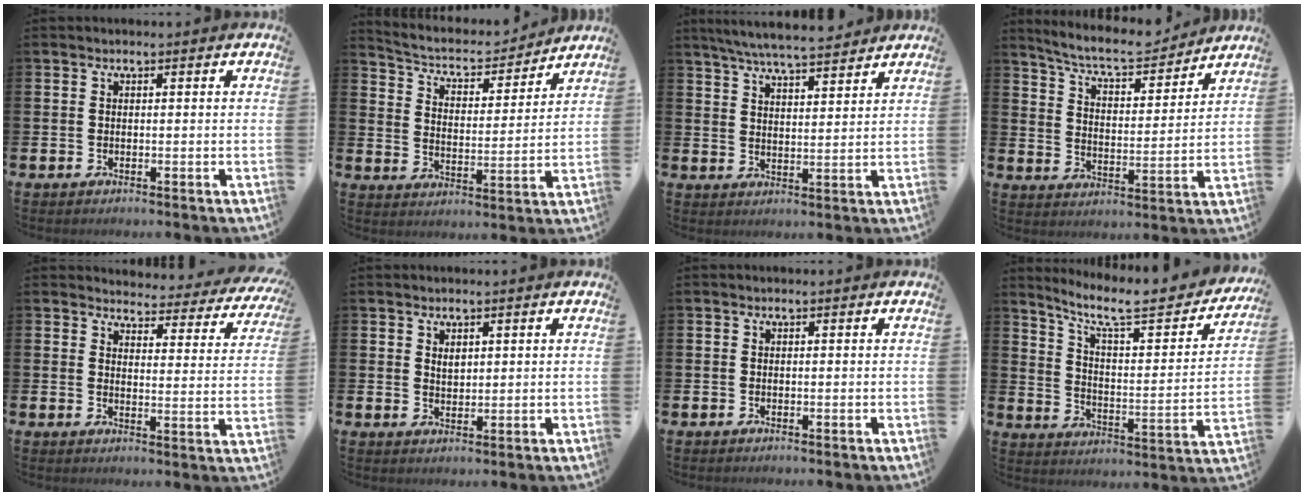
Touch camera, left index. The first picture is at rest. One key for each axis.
{"total": 5.6, "fx": 5.2, "fy": 1.7, "fz": 1.2, "tx": -0.053, "ty": -0.045, "tz": 0.083}
{"total": 6.2, "fx": 6.0, "fy": 0.4, "fz": 1.6, "tx": -0.048, "ty": -0.028, "tz": 0.107}
{"total": 7.7, "fx": 7.3, "fy": 1.2, "fz": 2.3, "tx": -0.074, "ty": -0.048, "tz": 0.126}
{"total": 3.4, "fx": 3.3, "fy": 1.0, "fz": 0.4, "tx": -0.013, "ty": -0.034, "tz": 0.049}
{"total": 1.6, "fx": 1.3, "fy": 0.8, "fz": 0.5, "tx": 0.011, "ty": -0.006, "tz": 0.020}
{"total": 0.0}
{"total": 8.9, "fx": 7.4, "fy": 1.9, "fz": 4.7, "tx": -0.107, "ty": -0.056, "tz": 0.117}